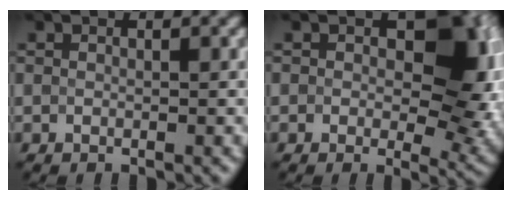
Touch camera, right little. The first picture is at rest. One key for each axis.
{"total": 9.7, "fx": 1.1, "fy": 5.9, "fz": 7.6, "tx": -0.080, "ty": 0.000, "tz": 0.010}